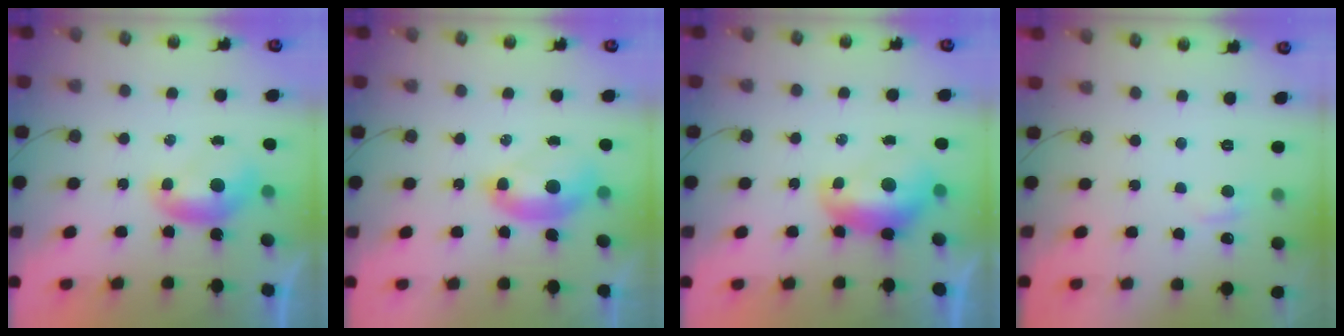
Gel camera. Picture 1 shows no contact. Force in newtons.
{"total": 2.6, "press": 2.6, "slide": 0.6}
{"total": 1.5, "press": 1.4, "slide": 0.6}
{"total": 0.9, "press": 0.3, "slide": 0.8}